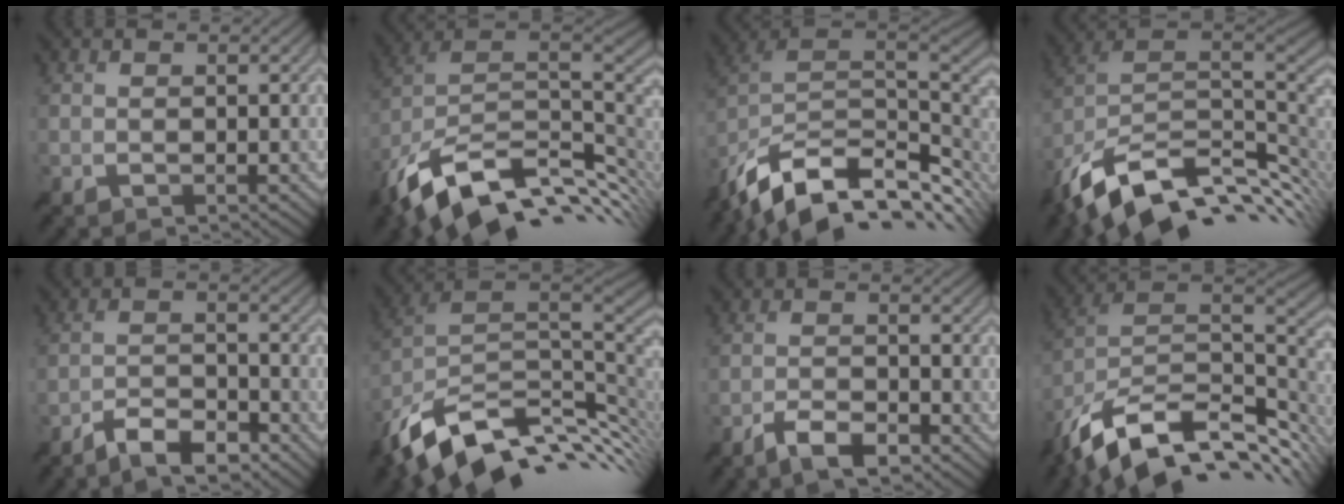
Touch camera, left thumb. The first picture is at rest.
{"total": 15.9, "force": [-5.7, 8.8, 12.0], "torque": [-0.265, -0.019, -0.096]}
{"total": 15.2, "force": [-6.7, 8.3, 10.9], "torque": [-0.243, -0.025, -0.117]}
{"total": 15.2, "force": [-5.7, 8.3, 11.4], "torque": [-0.250, -0.022, -0.094]}
{"total": 6.2, "force": [-4.9, 1.6, 3.4], "torque": [-0.064, 0.003, -0.096]}
{"total": 13.8, "force": [-5.1, 7.7, 10.2], "torque": [-0.228, -0.021, -0.084]}
{"total": 5.0, "force": [-3.6, 1.3, 3.2], "torque": [-0.065, 0.001, -0.068]}
{"total": 15.8, "force": [-7.3, 8.2, 11.3], "torque": [-0.253, -0.022, -0.125]}